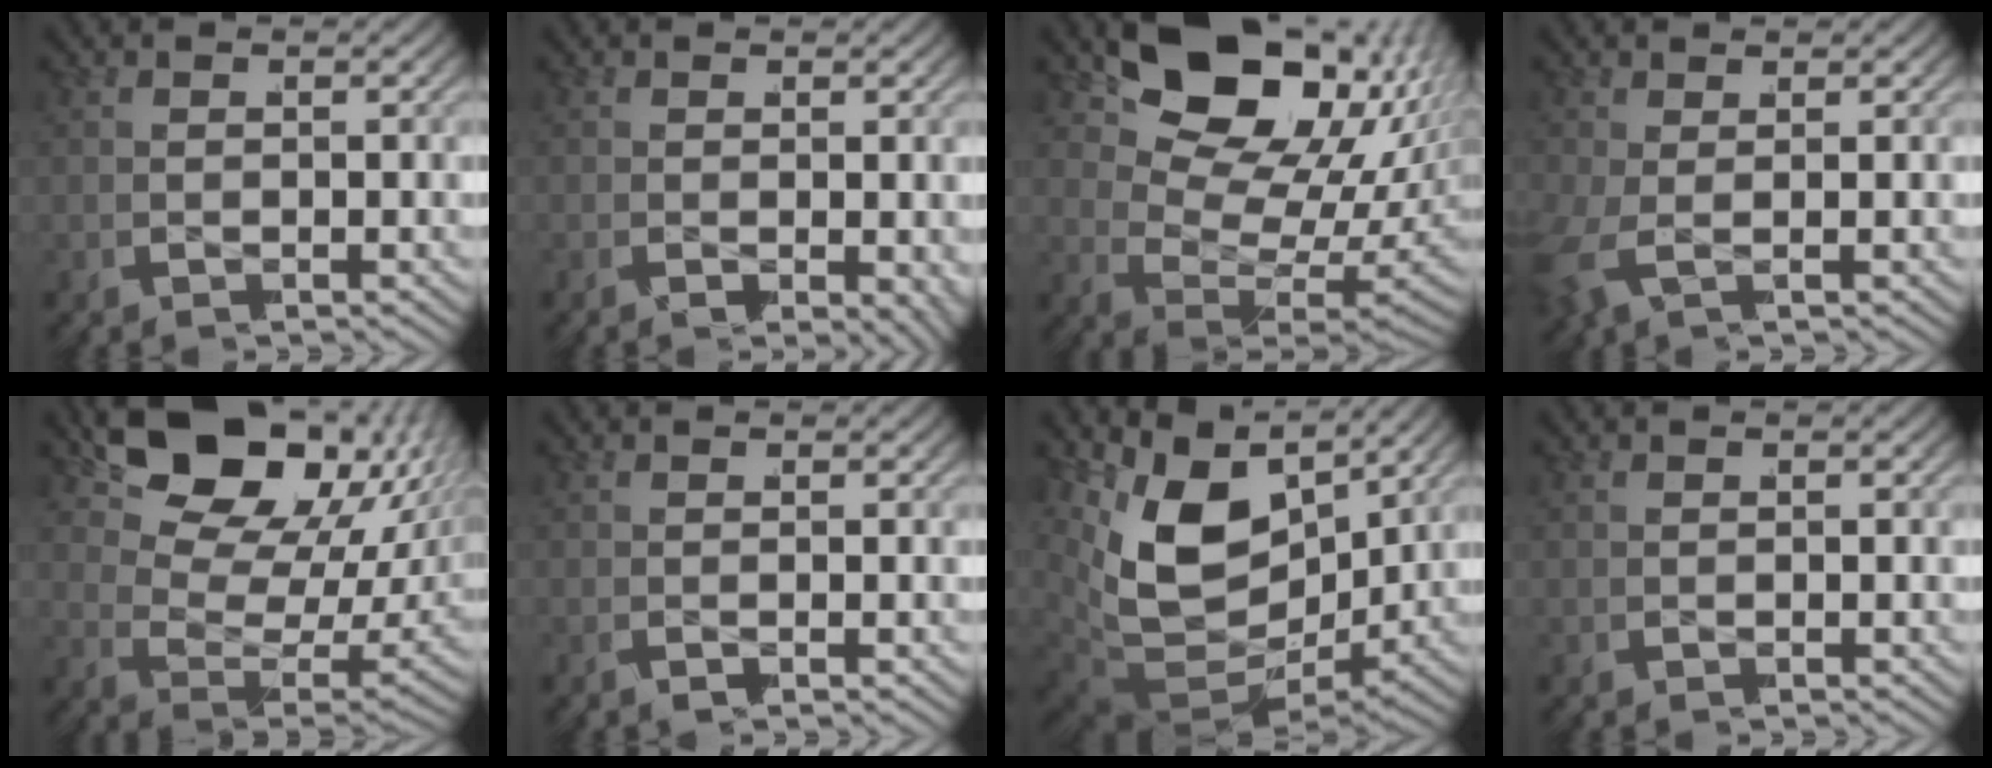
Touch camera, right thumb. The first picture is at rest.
{"total": 2.2, "force": [-0.6, 1.1, 1.8], "torque": [-0.025, -0.015, -0.004]}
{"total": 17.7, "force": [3.0, 11.1, 13.4], "torque": [-0.233, -0.008, 0.046]}
{"total": 1.7, "force": [0.0, 1.1, 1.3], "torque": [-0.047, -0.008, 0.001]}
{"total": 13.4, "force": [4.0, 7.6, 10.3], "torque": [-0.202, -0.006, 0.066]}
{"total": 0.0}
{"total": 14.1, "force": [0.1, 9.2, 10.6], "torque": [-0.247, -0.044, 0.024]}
{"total": 0.0}